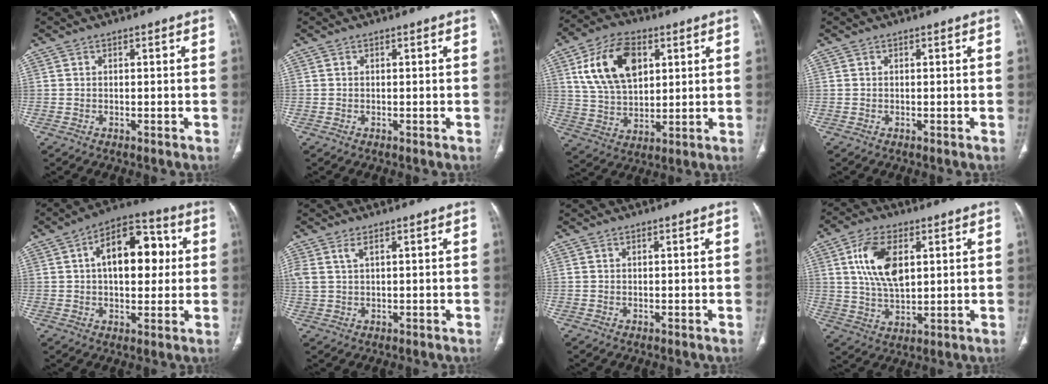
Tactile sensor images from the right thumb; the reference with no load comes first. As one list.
[{"total": 0.0}, {"total": 15.5, "force": [5.4, 9.5, 11.0], "torque": [-0.180, -0.010, 0.106]}, {"total": 0.0}, {"total": 15.0, "force": [2.7, 8.4, 12.1], "torque": [-0.152, 0.022, 0.035]}, {"total": 3.2, "force": [1.5, 1.2, 2.5], "torque": [-0.069, 0.007, 0.040]}, {"total": 0.0}, {"total": 11.7, "force": [3.3, 6.2, 9.4], "torque": [-0.174, -0.008, 0.066]}]